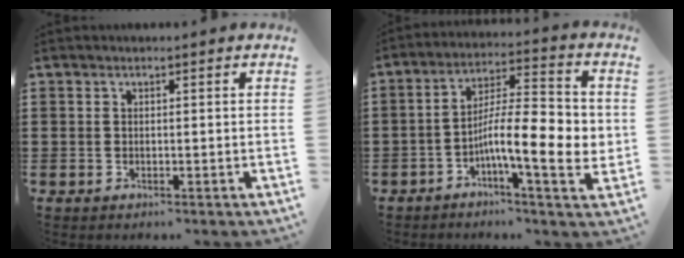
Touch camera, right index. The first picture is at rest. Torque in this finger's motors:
{"motor_torque": [1.28, -0.85, 0.92, 0.21]}